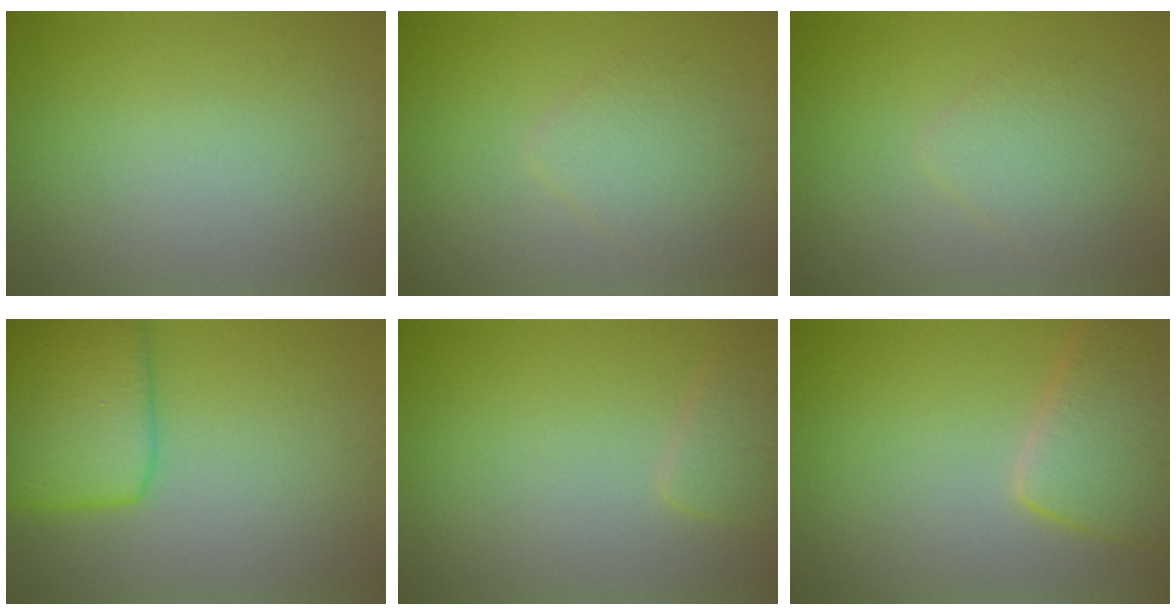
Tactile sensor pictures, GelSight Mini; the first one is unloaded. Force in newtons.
{"total": 2.5, "press": 2.5, "slide": 0.2}
{"total": 2.5, "press": 2.5, "slide": 0.2}
{"total": 7.8, "press": 7.8, "slide": 0.4}
{"total": 2.1, "press": 2.1, "slide": 0.2}
{"total": 6.9, "press": 6.9, "slide": 0.5}